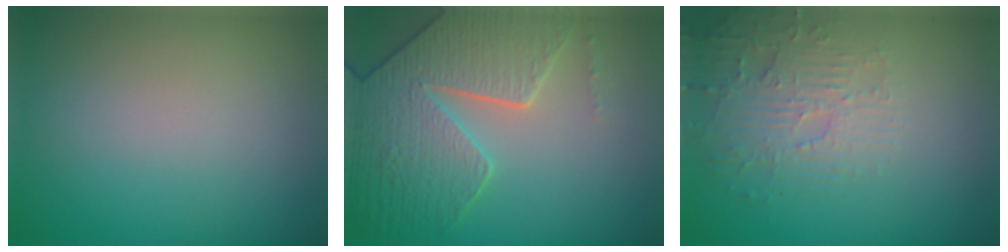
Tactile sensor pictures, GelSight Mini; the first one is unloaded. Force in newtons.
{"total": 6.4, "press": 5.5, "slide": 3.2}
{"total": 3.7, "press": 3.6, "slide": 0.7}